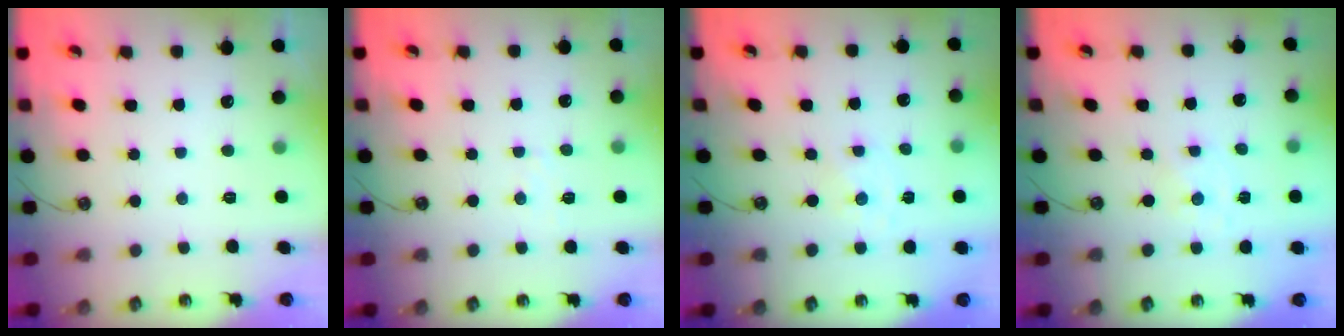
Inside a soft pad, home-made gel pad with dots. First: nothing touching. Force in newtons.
{"total": 3.4, "press": 3.3, "slide": 0.5}
{"total": 0.0}
{"total": 0.0}